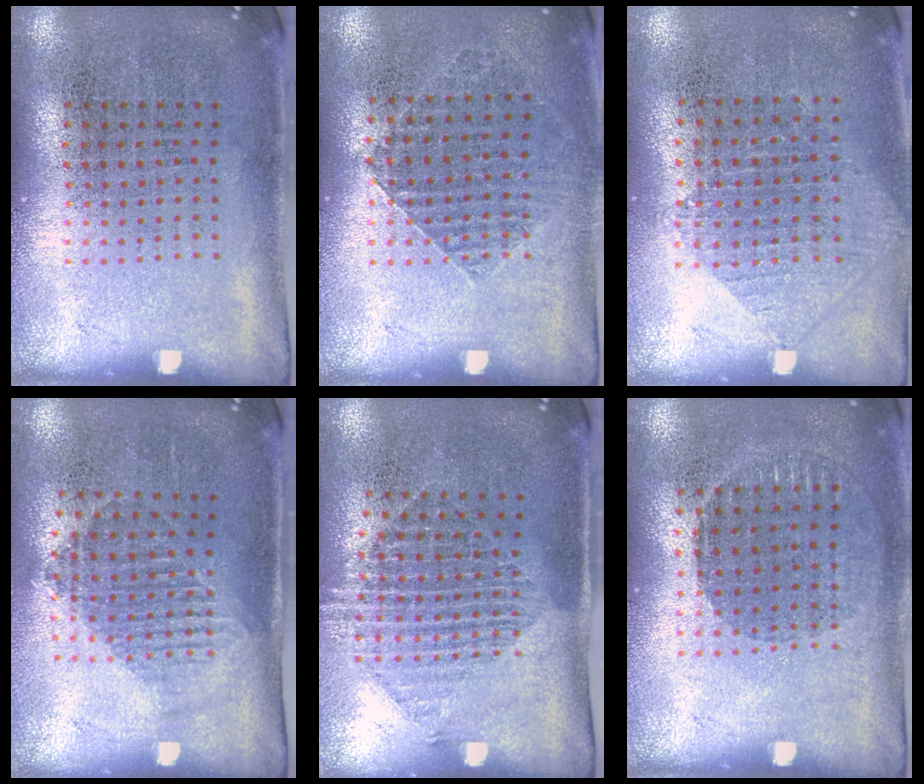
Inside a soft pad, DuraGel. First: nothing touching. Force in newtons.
{"total": 0.9, "press": 0.9, "slide": 0.1}
{"total": 1.0, "press": 0.9, "slide": 0.4}
{"total": 1.2, "press": 1.1, "slide": 0.5}
{"total": 1.6, "press": 1.3, "slide": 0.9}
{"total": 0.9, "press": 0.8, "slide": 0.3}